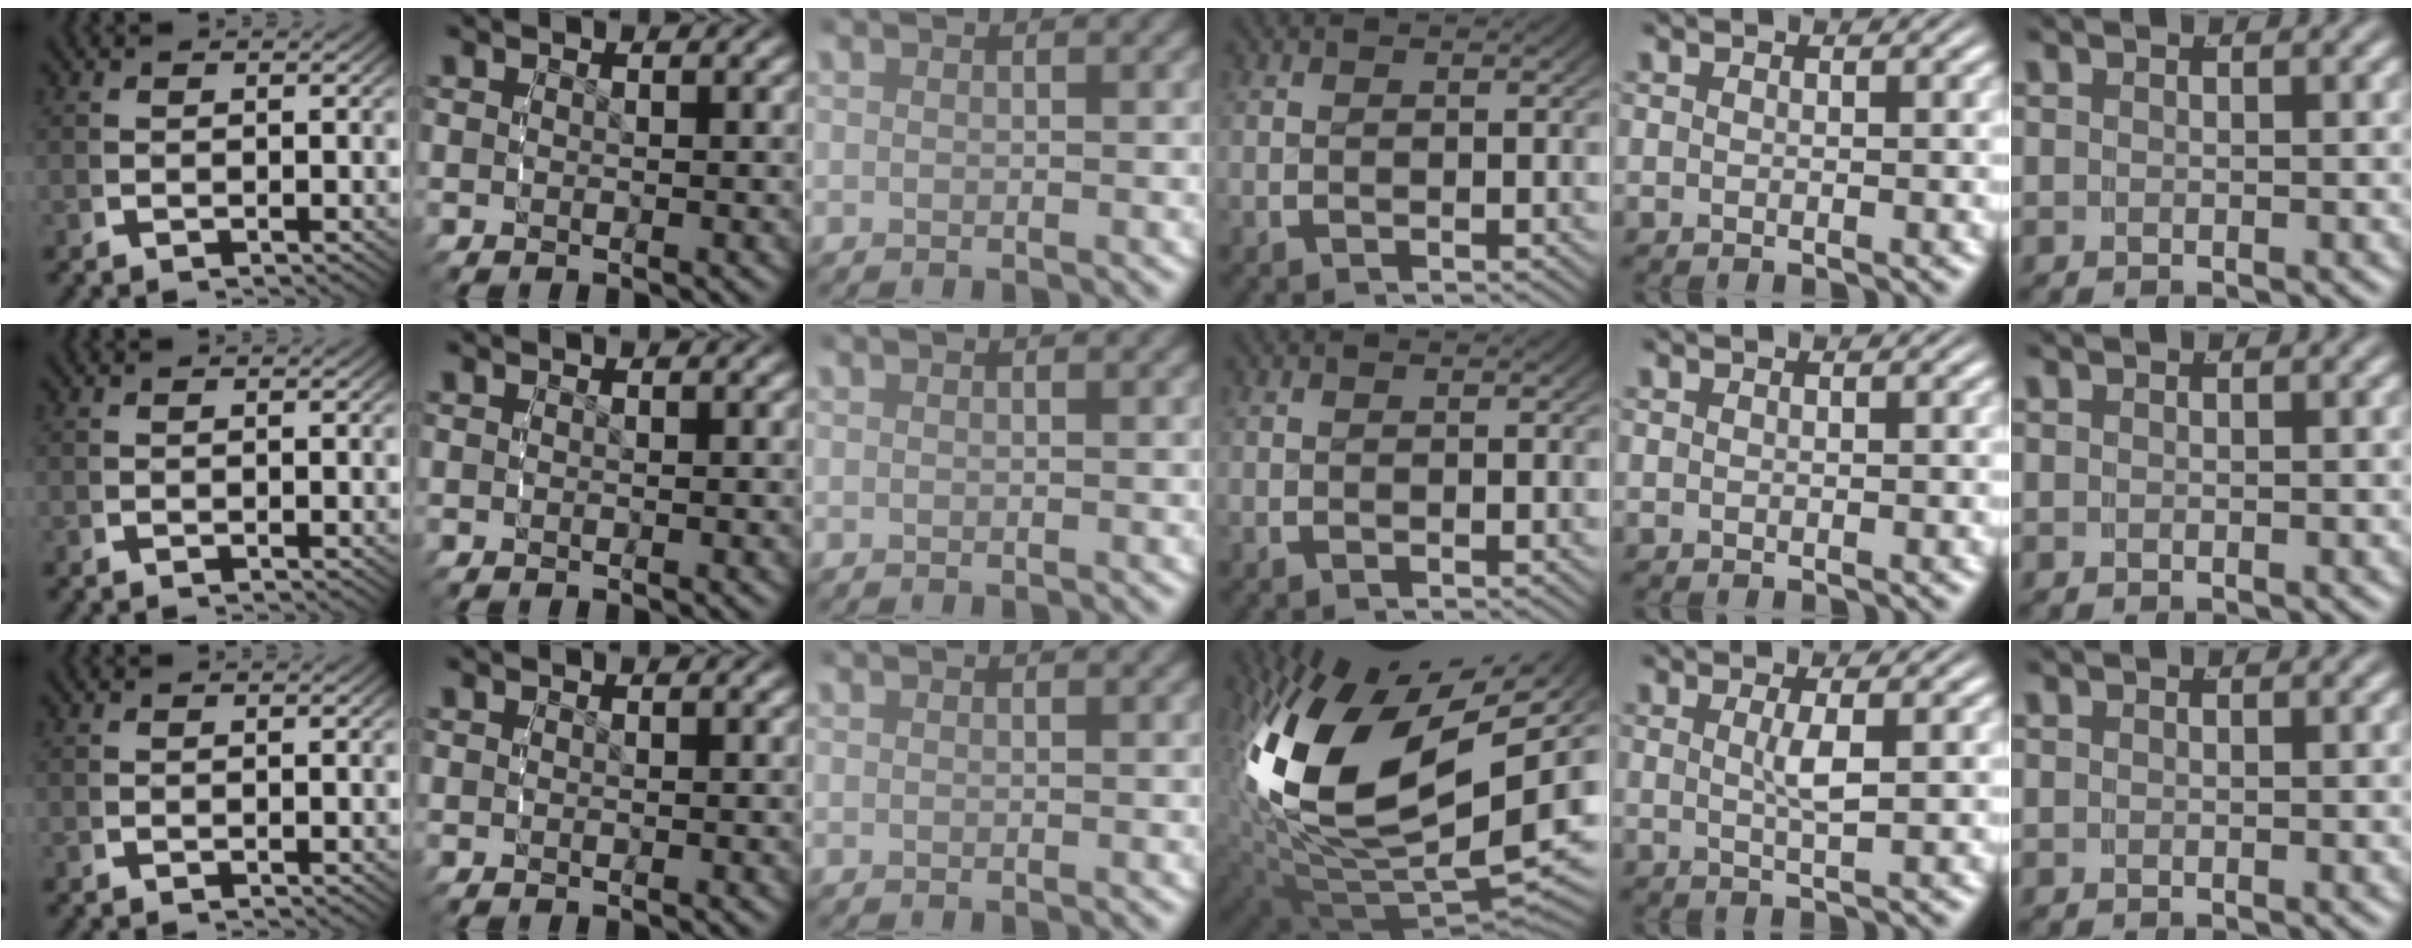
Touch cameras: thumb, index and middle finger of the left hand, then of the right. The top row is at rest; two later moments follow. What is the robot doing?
{"motion": "grasp_and_lifting", "object": "camera"}